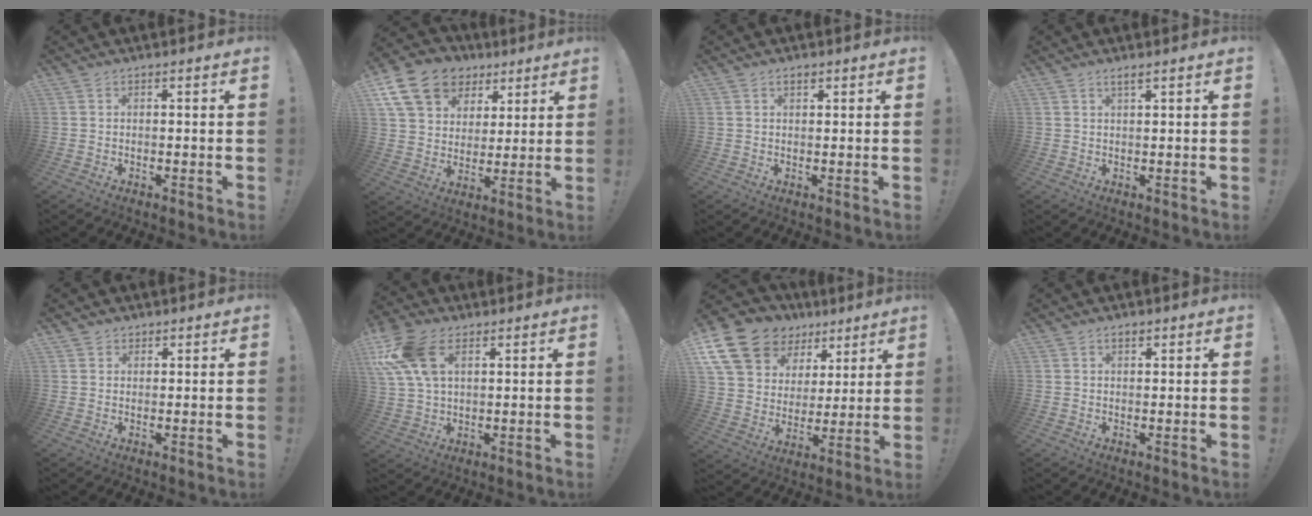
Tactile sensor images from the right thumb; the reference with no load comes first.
{"total": 17.0, "force": [8.7, 12.4, 7.7], "torque": [-0.114, -0.041, 0.169]}
{"total": 1.5, "force": [1.0, 0.7, 0.9], "torque": [-0.017, -0.001, 0.018]}
{"total": 1.9, "force": [1.2, 0.1, 1.4], "torque": [-0.027, -0.002, 0.020]}
{"total": 1.9, "force": [1.3, 1.4, 0.1], "torque": [0.008, -0.006, 0.021]}
{"total": 14.7, "force": [6.1, 8.6, 10.3], "torque": [-0.221, -0.014, 0.115]}
{"total": 17.9, "force": [10.7, 12.3, 7.4], "torque": [-0.127, -0.062, 0.216]}
{"total": 1.3, "force": [0.9, 0.6, 0.7], "torque": [-0.013, -0.001, 0.017]}